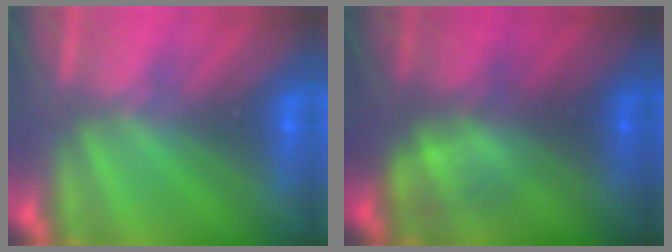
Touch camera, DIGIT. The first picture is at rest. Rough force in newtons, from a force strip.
{"total": 2.3}